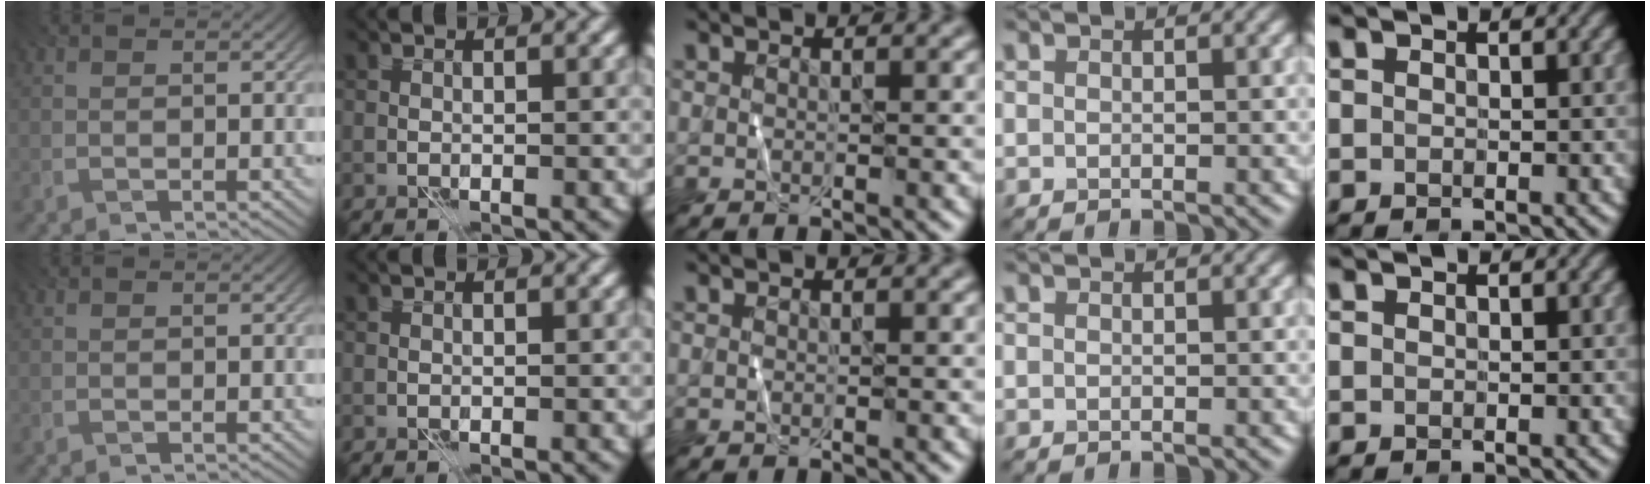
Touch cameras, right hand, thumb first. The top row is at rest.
{}